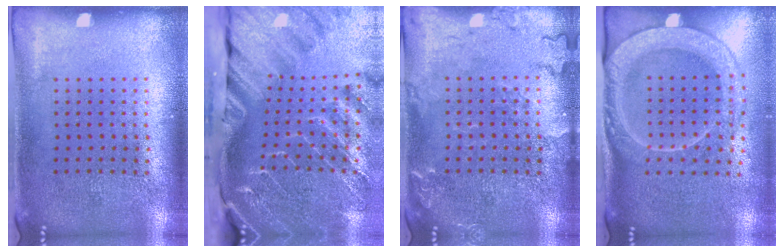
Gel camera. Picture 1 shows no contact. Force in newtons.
{"total": 4.4, "press": 3.3, "slide": 3.0}
{"total": 2.5, "press": 2.5, "slide": 0.4}
{"total": 2.4, "press": 2.1, "slide": 1.2}